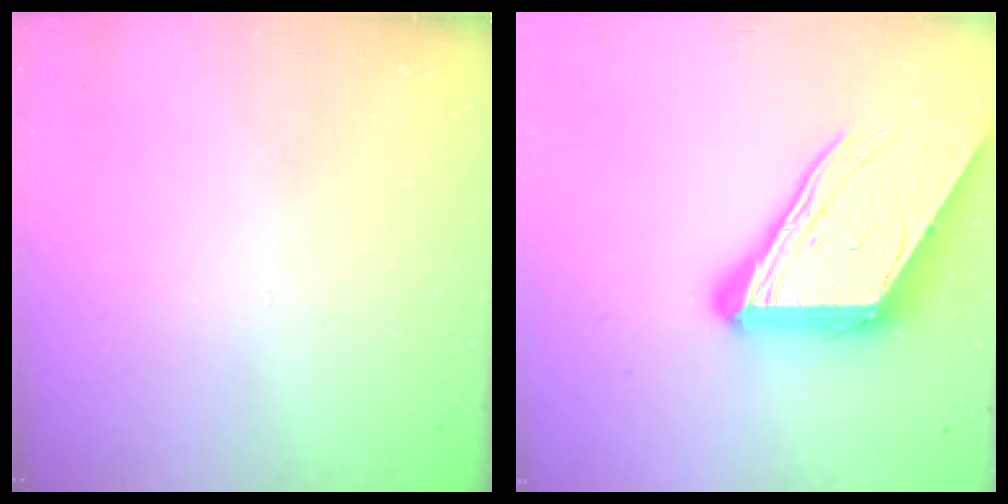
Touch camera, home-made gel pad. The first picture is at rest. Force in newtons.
{"total": 19.0, "press": 18.8, "slide": 2.1}